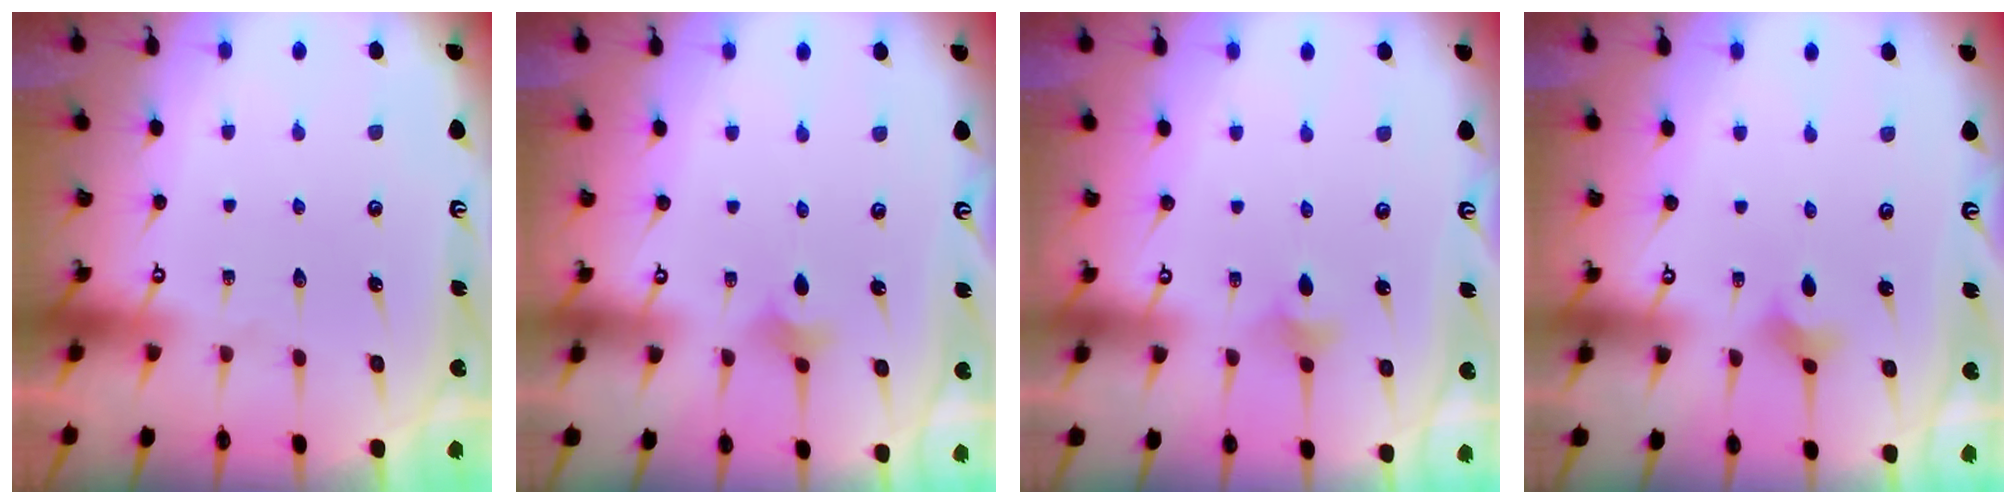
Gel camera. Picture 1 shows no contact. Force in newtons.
{"total": 2.4, "press": 2.4, "slide": 0.5}
{"total": 2.9, "press": 2.9, "slide": 0.6}
{"total": 2.3, "press": 2.2, "slide": 0.4}